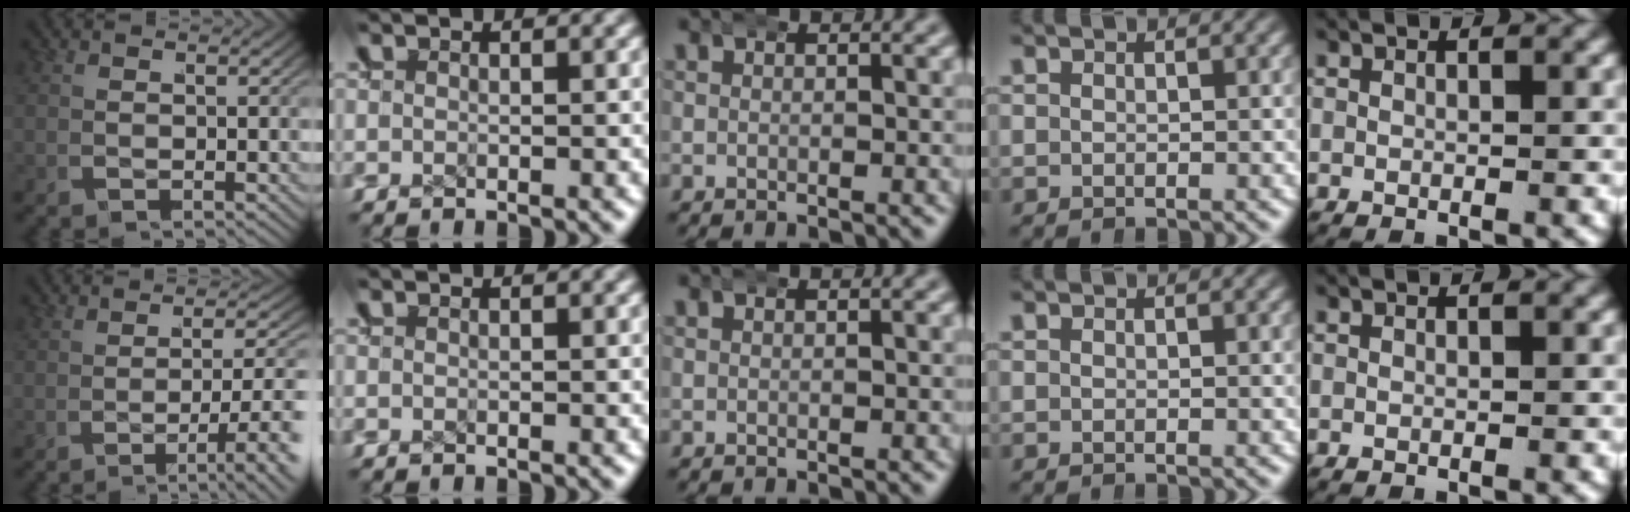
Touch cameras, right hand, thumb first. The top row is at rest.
{"thumb": {"total": 5.7, "force": [-2.6, 1.7, 4.9], "torque": [-0.078, 0.002, -0.046]}}